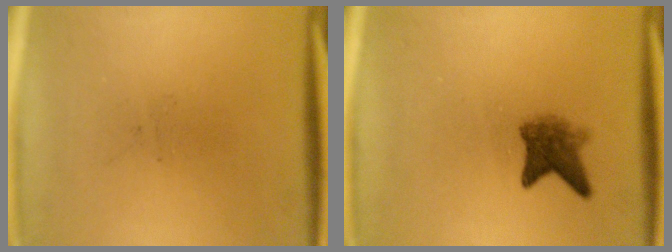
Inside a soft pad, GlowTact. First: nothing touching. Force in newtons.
{"total": 3.7}